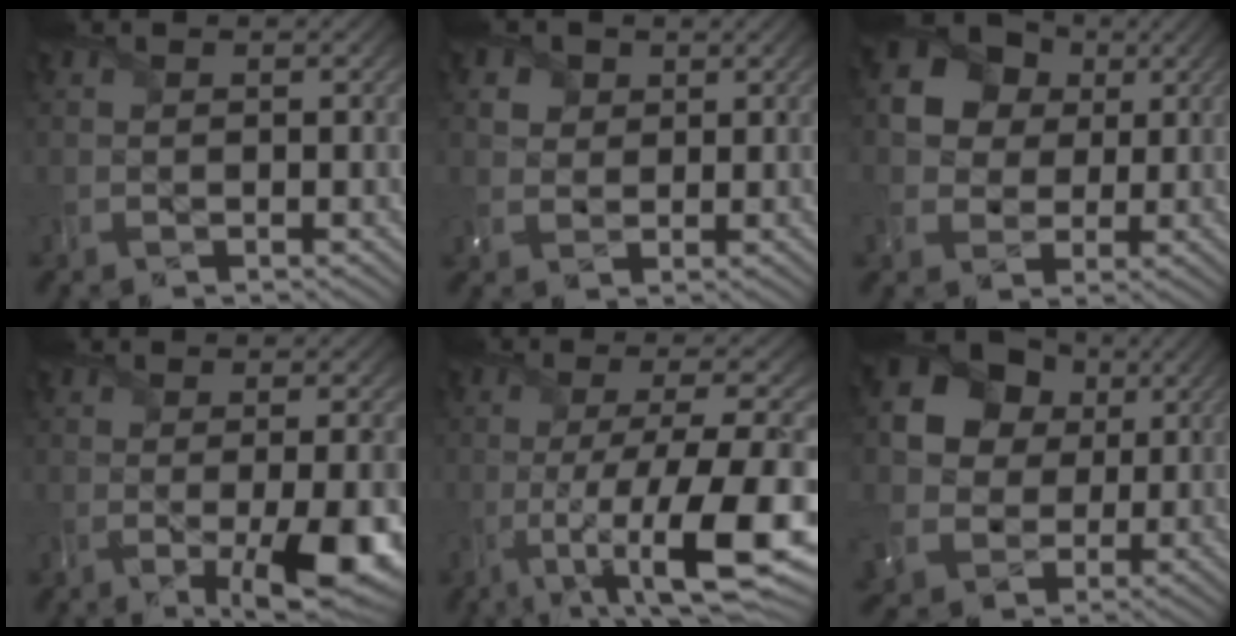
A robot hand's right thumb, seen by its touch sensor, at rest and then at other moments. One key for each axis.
{"total": 3.4, "fx": 1.8, "fy": 2.7, "fz": 1.1, "tx": -0.041, "ty": -0.007, "tz": 0.038}
{"total": 12.9, "fx": 4.3, "fy": 10.9, "fz": 5.4, "tx": -0.168, "ty": 0.034, "tz": 0.082}
{"total": 9.0, "fx": -2.3, "fy": 2.4, "fz": 8.4, "tx": -0.120, "ty": -0.012, "tz": -0.023}
{"total": 14.2, "fx": -4.5, "fy": 3.5, "fz": 13.1, "tx": -0.212, "ty": -0.008, "tz": -0.065}
{"total": 16.8, "fx": 4.6, "fy": 14.7, "fz": 6.7, "tx": -0.224, "ty": 0.031, "tz": 0.073}